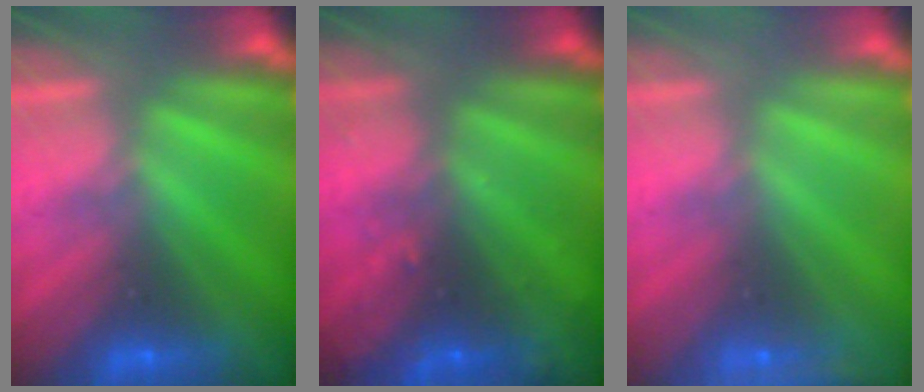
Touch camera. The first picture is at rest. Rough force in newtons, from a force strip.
{"total": 9.3}
{"total": 2.3}